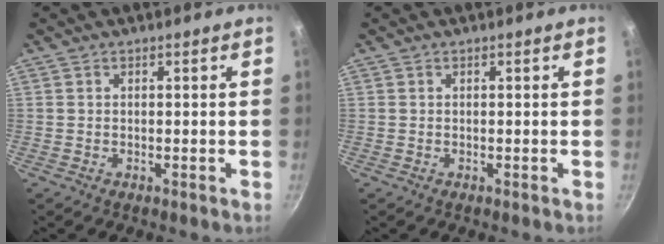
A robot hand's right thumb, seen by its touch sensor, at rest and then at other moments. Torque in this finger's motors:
{"motor_torque": [0.22, 0.04, 0.42, 0.01, -0.02]}